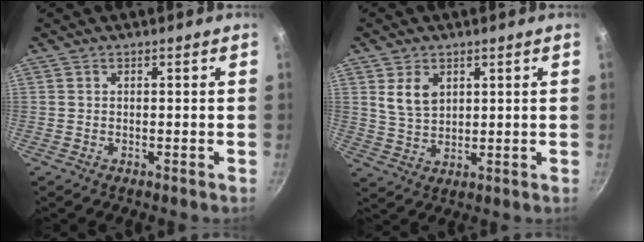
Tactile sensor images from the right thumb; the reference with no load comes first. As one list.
[{"total": 5.9, "force": [2.3, 3.9, 3.7], "torque": [-0.056, -0.013, 0.051]}]